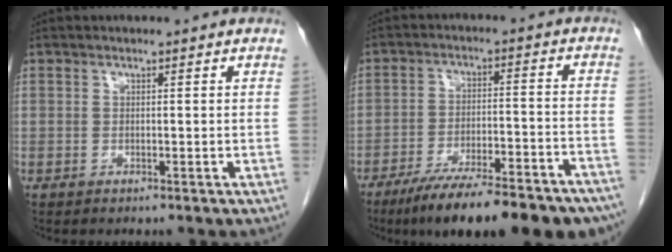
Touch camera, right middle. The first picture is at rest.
{"total": 21.9, "force": [-17.4, 4.0, 12.6], "torque": [-0.130, 0.002, -0.247]}